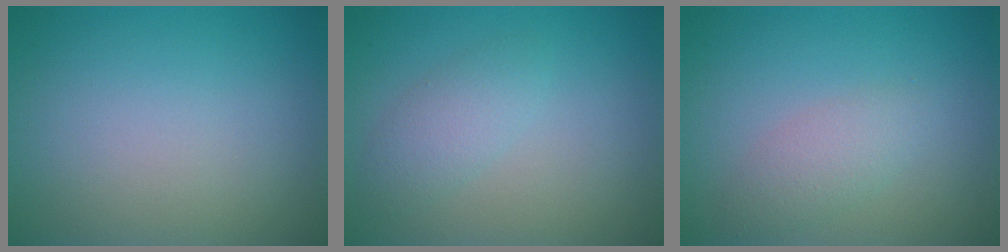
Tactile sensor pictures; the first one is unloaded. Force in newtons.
{"total": 2.2, "press": 2.2, "slide": 0.1}
{"total": 2.1, "press": 2.1, "slide": 0.1}